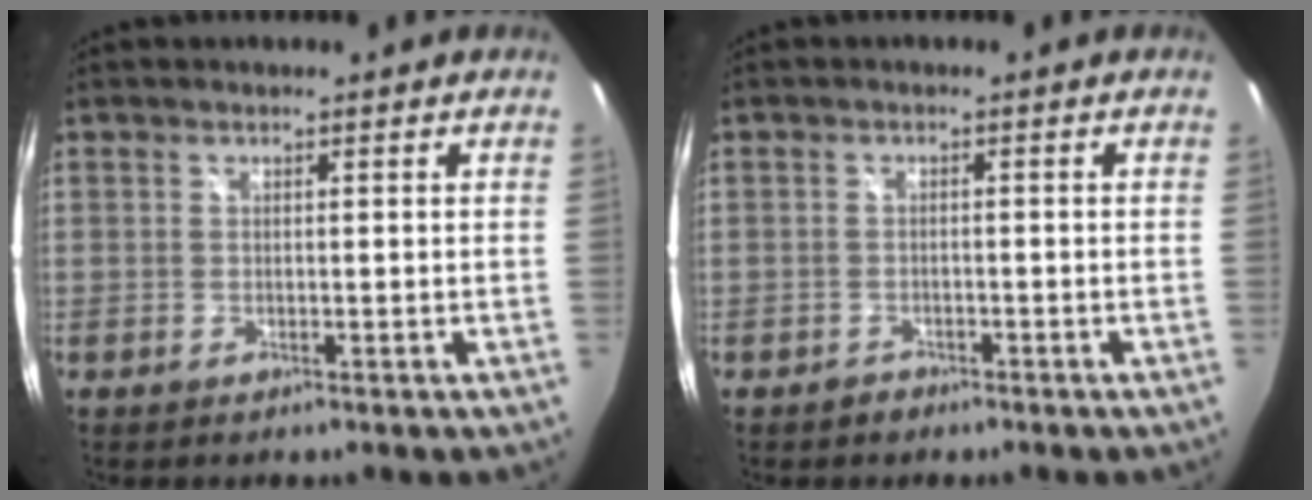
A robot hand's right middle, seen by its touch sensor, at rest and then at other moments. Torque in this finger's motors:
{"motor_torque": [0.07, -0.32, 0.04, -0.01]}